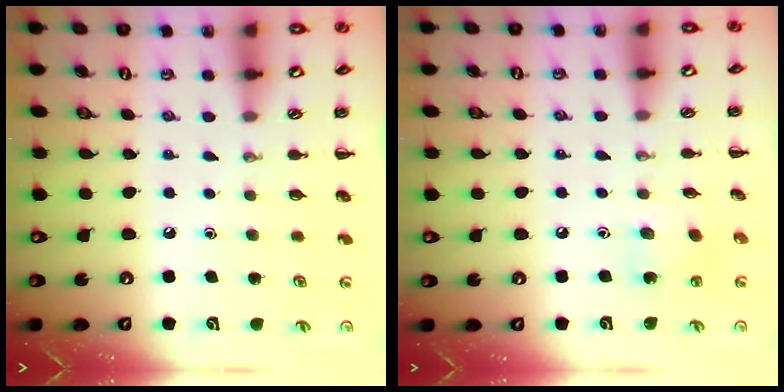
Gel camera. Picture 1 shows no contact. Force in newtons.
{"total": 3.9, "press": 3.8, "slide": 0.9}